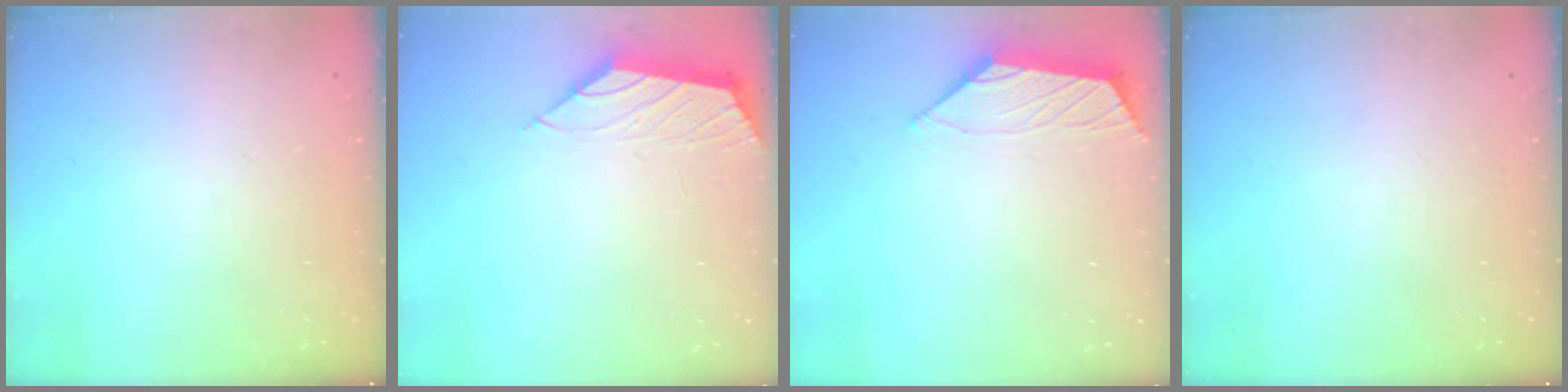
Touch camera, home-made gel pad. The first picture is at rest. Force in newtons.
{"total": 0.8, "press": 0.7, "slide": 0.4}
{"total": 0.9, "press": 0.8, "slide": 0.4}
{"total": 0.0}